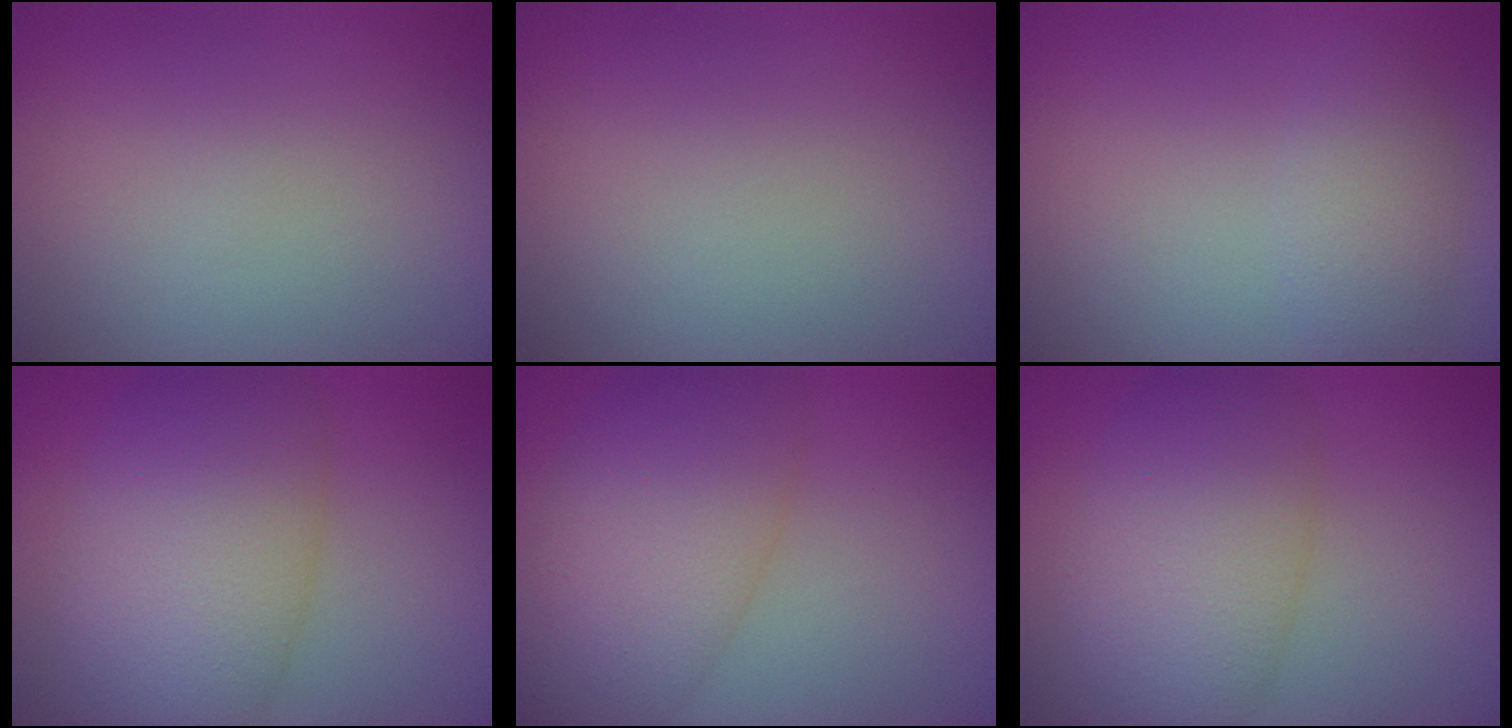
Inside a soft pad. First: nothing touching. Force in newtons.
{"total": 0.0}
{"total": 2.7, "press": 2.7, "slide": 0.2}
{"total": 9.5, "press": 9.5, "slide": 0.3}
{"total": 7.9, "press": 7.9, "slide": 0.2}
{"total": 7.9, "press": 7.9, "slide": 0.3}